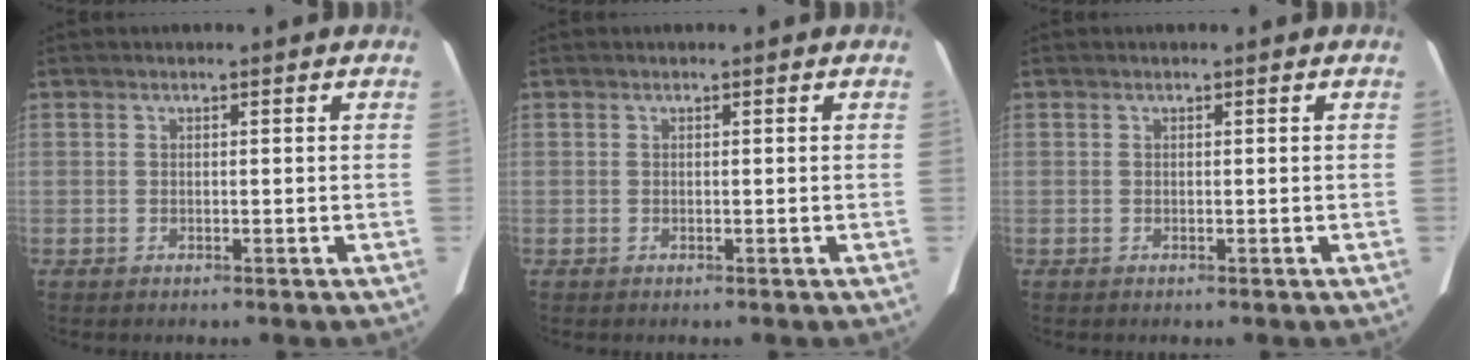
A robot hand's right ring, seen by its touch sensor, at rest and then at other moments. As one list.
[{"total": 0.0}, {"total": 0.0}]